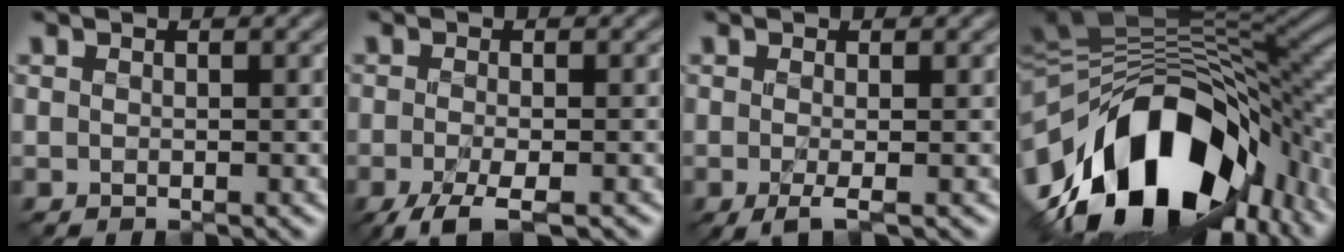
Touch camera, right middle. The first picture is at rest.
{"total": 4.8, "force": [-3.1, 1.3, 3.5], "torque": [-0.068, -0.006, -0.058]}
{"total": 1.7, "force": [-0.6, 0.2, 1.6], "torque": [-0.037, -0.006, -0.010]}
{"total": 17.6, "force": [-6.8, 9.7, 12.9], "torque": [-0.231, -0.011, -0.109]}